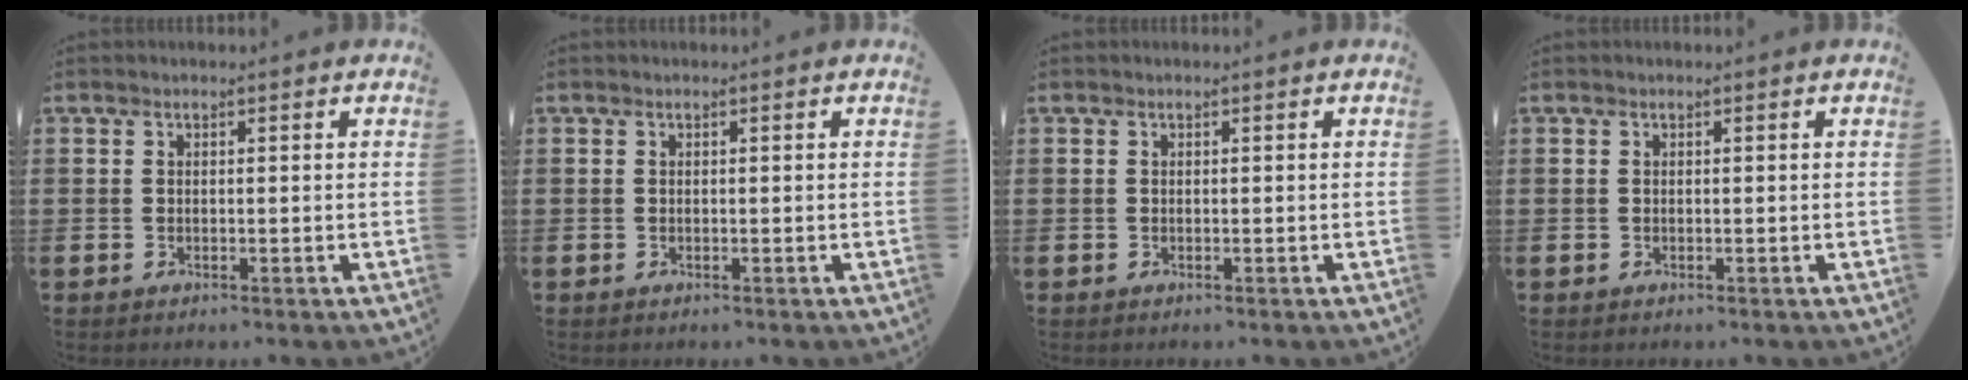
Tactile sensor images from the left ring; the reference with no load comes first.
{"total": 0.0}
{"total": 0.0}
{"total": 0.0}